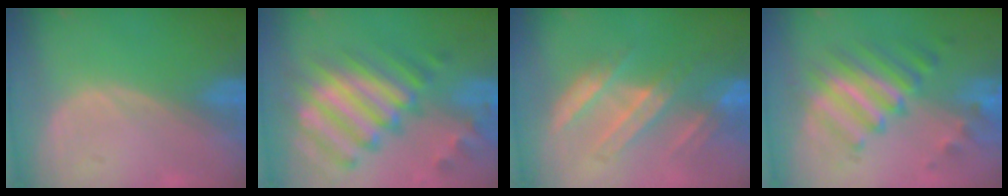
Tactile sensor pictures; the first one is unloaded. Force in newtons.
{"total": 12.5, "press": 10.8, "slide": 6.3}
{"total": 7.1, "press": 7.1, "slide": 0.3}
{"total": 8.5, "press": 8.2, "slide": 2.0}